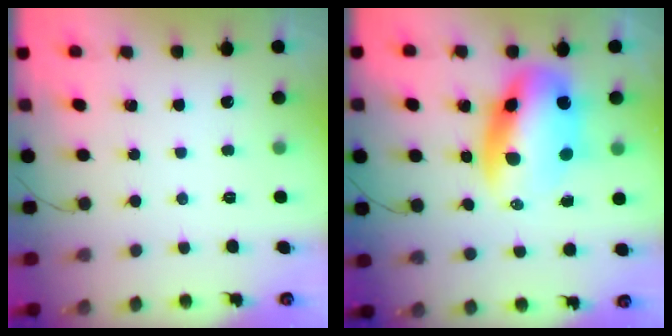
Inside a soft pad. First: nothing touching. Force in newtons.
{"total": 14.3, "press": 13.9, "slide": 3.6}